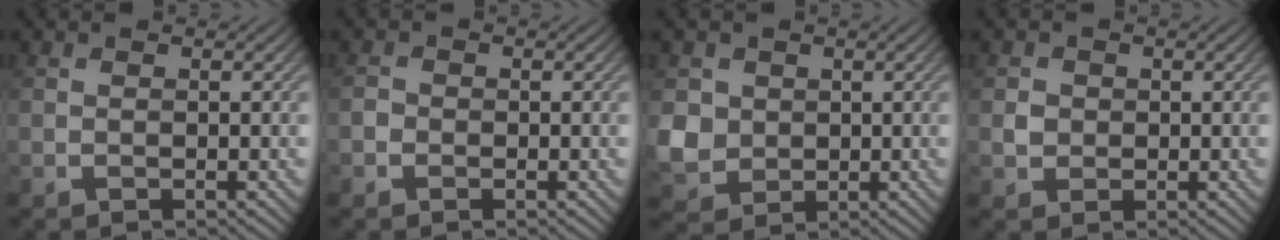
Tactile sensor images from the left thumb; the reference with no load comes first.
{"total": 0.8, "force": [-0.5, 0.7, 0.1], "torque": [0.002, 0.004, -0.014]}
{"total": 4.9, "force": [0.8, 4.5, 1.7], "torque": [-0.060, -0.006, 0.011]}
{"total": 1.4, "force": [0.3, 1.3, 0.3], "torque": [-0.005, 0.001, 0.004]}